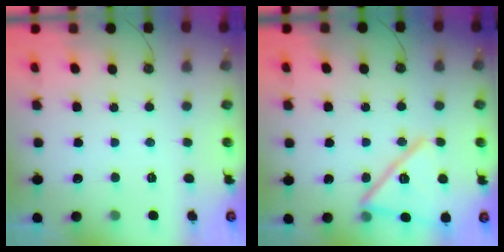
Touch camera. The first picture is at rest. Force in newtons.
{"total": 17.4, "press": 17.4, "slide": 1.1}